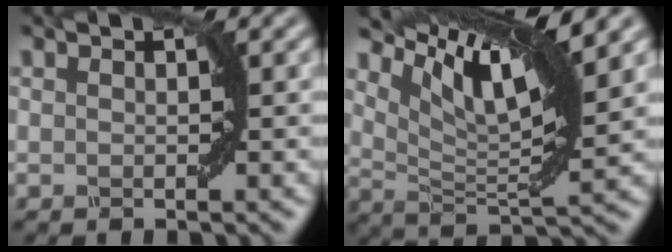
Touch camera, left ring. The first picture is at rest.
{"total": 9.2, "force": [5.4, 2.0, 7.2], "torque": [-0.130, 0.001, 0.107]}